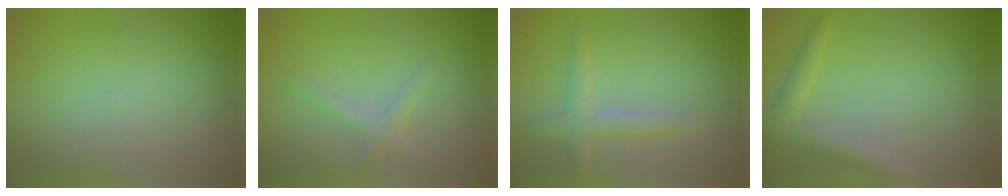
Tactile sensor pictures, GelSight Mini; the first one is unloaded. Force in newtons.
{"total": 1.5, "press": 1.5, "slide": 0.1}
{"total": 2.3, "press": 2.3, "slide": 0.1}
{"total": 2.5, "press": 2.5, "slide": 0.2}